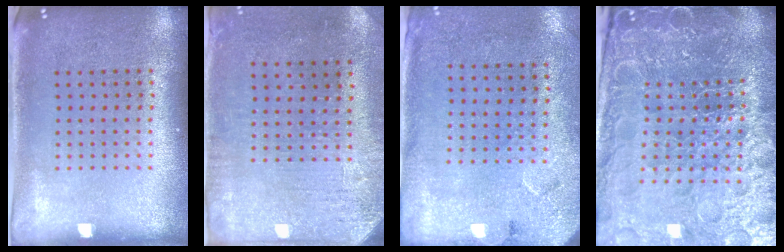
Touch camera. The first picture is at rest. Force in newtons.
{"total": 3.1, "press": 2.5, "slide": 1.8}
{"total": 2.7, "press": 2.2, "slide": 1.6}
{"total": 6.2, "press": 5.5, "slide": 2.9}